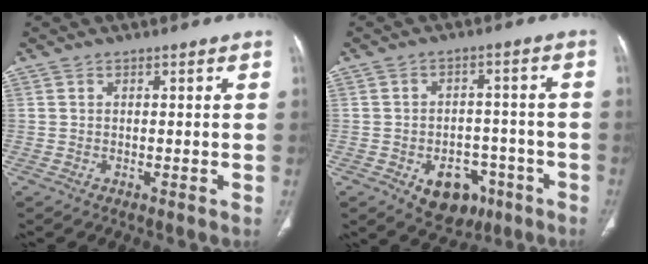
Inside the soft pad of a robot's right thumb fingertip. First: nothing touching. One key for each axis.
{"total": 9.9, "fx": -4.8, "fy": 6.8, "fz": 5.4, "tx": -0.041, "ty": 0.031, "tz": -0.057}